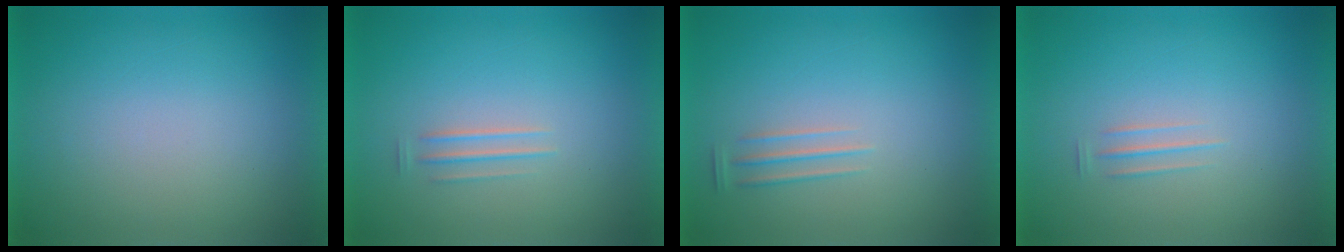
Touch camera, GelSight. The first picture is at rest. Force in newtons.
{"total": 1.6}
{"total": 1.7}
{"total": 1.5}